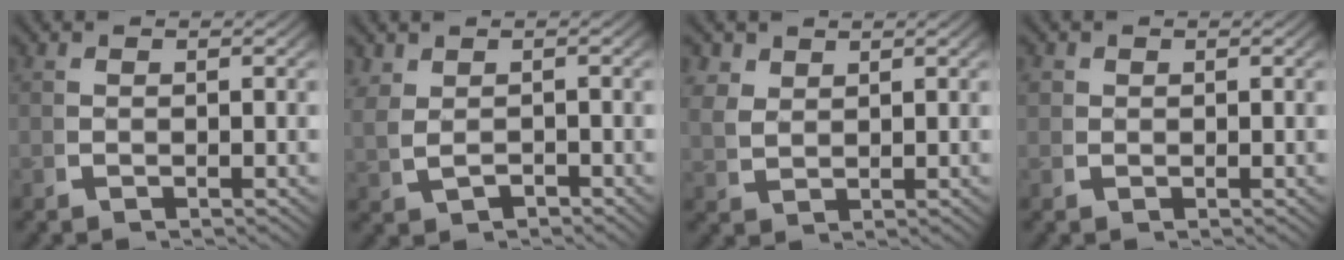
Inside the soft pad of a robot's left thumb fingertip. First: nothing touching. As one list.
[{"total": 1.7, "force": [0.3, 1.2, 1.2], "torque": [-0.033, -0.007, 0.018]}, {"total": 2.6, "force": [1.9, 1.5, 0.9], "torque": [-0.023, -0.004, 0.048]}, {"total": 1.2, "force": [0.5, 1.0, 0.3], "torque": [-0.011, -0.008, 0.013]}]